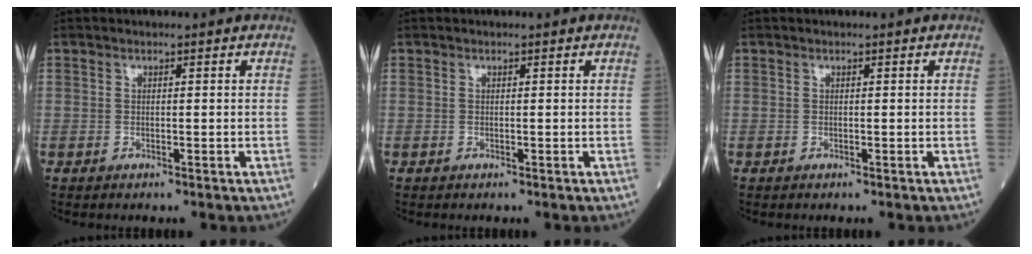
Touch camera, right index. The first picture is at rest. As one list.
[{"total": 0.0}, {"total": 0.0}]